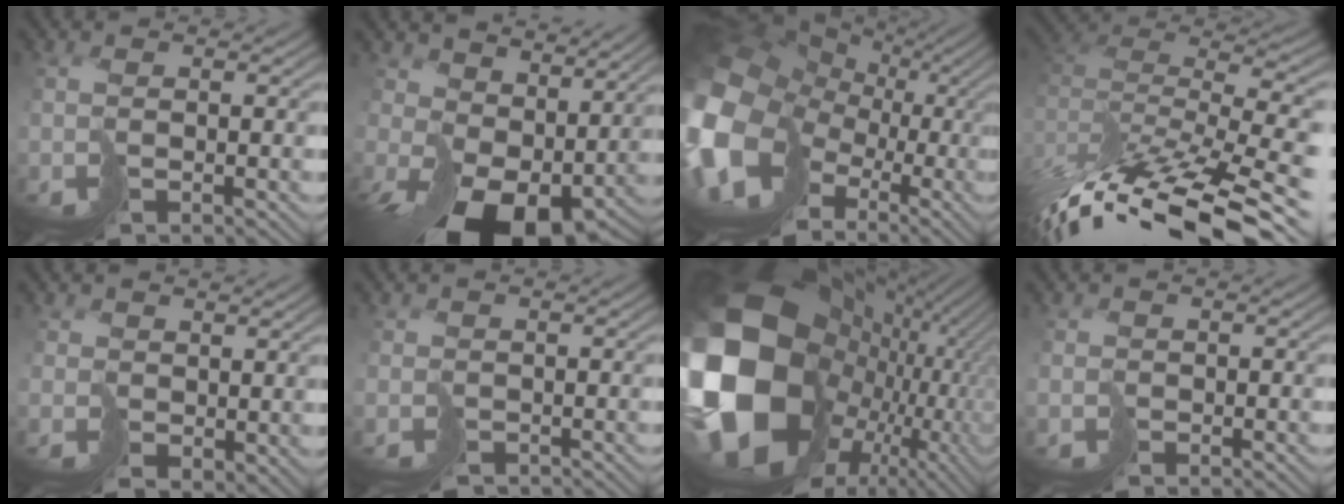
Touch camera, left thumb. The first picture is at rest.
{"total": 12.9, "force": [1.0, 8.9, 9.2], "torque": [-0.184, -0.046, 0.059]}
{"total": 20.7, "force": [-3.8, 17.4, 10.5], "torque": [-0.303, -0.044, -0.066]}
{"total": 14.0, "force": [-7.4, 5.5, 10.5], "torque": [-0.226, 0.003, -0.118]}
{"total": 2.5, "force": [1.4, 1.7, 1.1], "torque": [-0.024, -0.008, 0.035]}
{"total": 1.7, "force": [-1.4, 0.9, -0.2], "torque": [0.012, -0.008, -0.018]}
{"total": 22.5, "force": [-0.1, 18.7, 12.5], "torque": [-0.281, -0.076, 0.017]}
{"total": 0.8, "force": [-0.2, 0.4, -0.7], "torque": [0.017, -0.001, 0.000]}